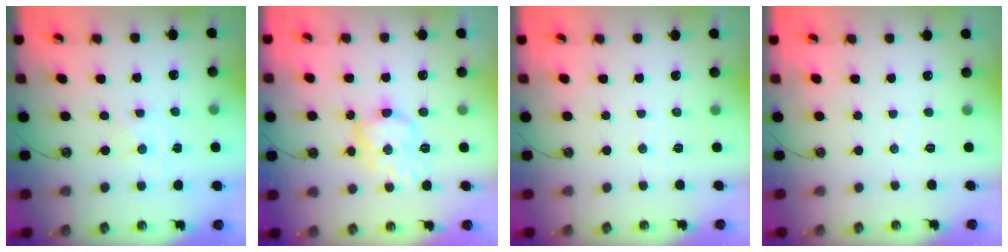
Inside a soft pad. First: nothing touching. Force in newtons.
{"total": 11.0, "press": 11.0, "slide": 0.0}
{"total": 3.4, "press": 3.3, "slide": 0.5}
{"total": 3.3, "press": 3.3, "slide": 0.4}